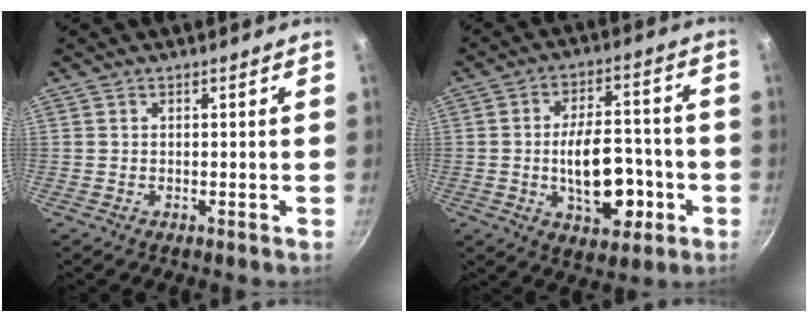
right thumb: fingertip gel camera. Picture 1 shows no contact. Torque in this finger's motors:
{"motor_torque": [1.98, 2.82, 2.16, -0.61, 0.94]}